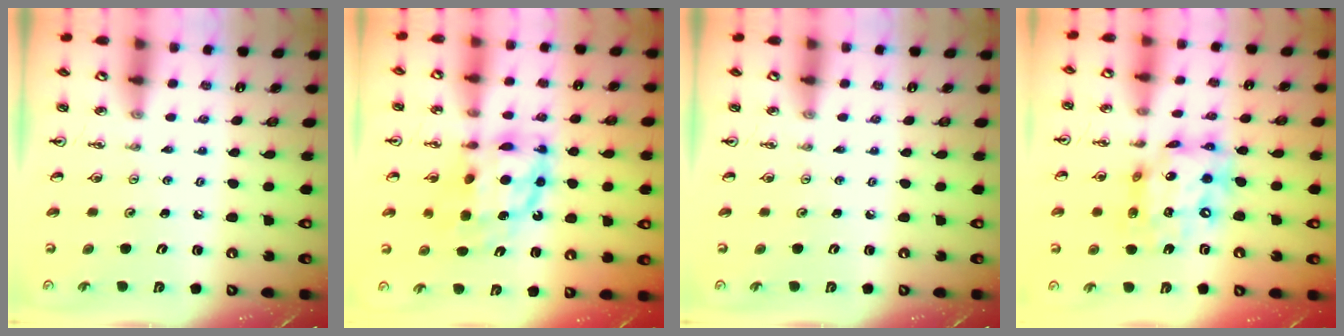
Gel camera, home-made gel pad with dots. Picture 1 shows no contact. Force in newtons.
{"total": 11.5, "press": 11.5, "slide": 1.0}
{"total": 0.0}
{"total": 15.6, "press": 15.5, "slide": 1.5}